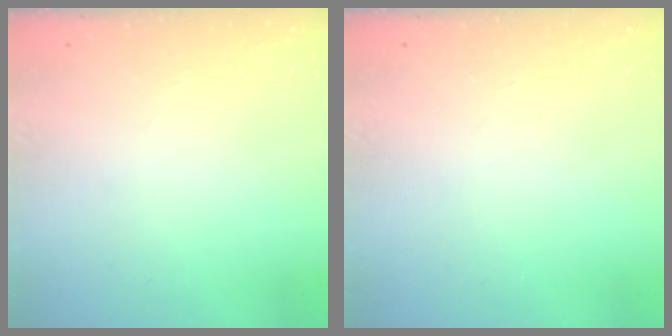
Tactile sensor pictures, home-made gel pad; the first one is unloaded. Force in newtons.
{"total": 0.0}